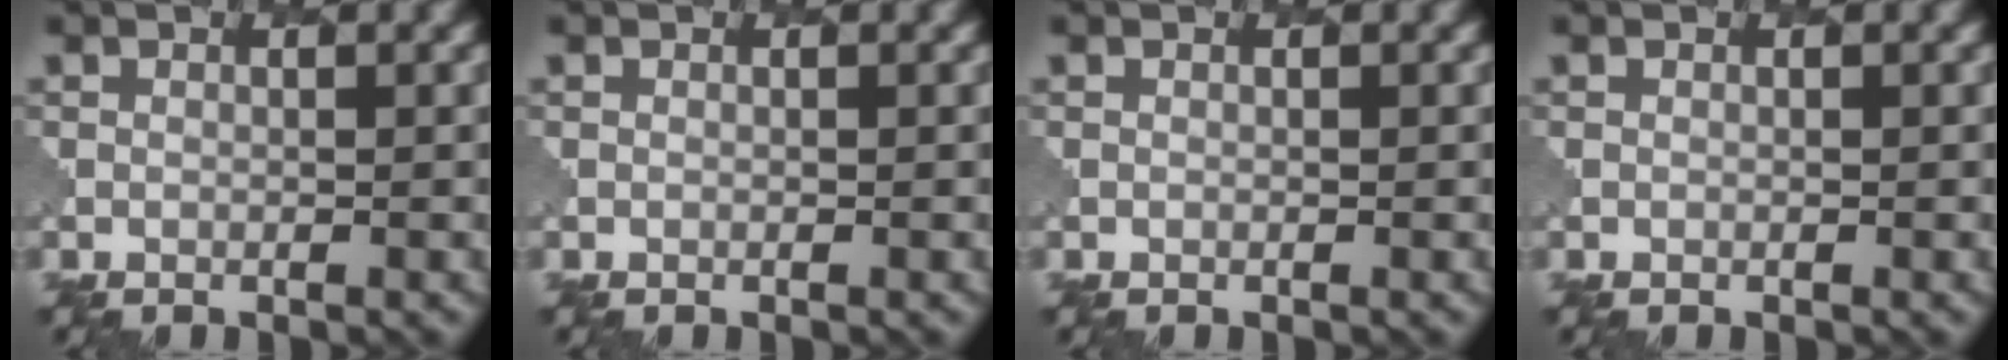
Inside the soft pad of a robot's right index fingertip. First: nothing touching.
{"total": 0.0}
{"total": 0.0}
{"total": 0.0}